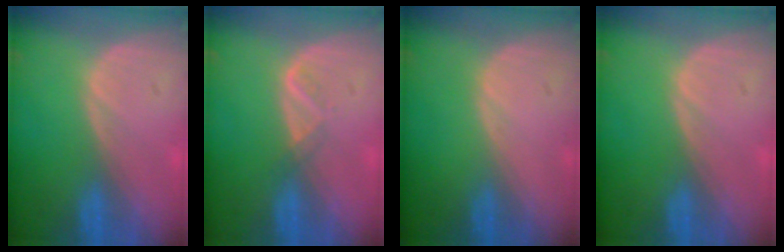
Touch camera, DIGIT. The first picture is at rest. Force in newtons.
{"total": 1.6, "press": 1.5, "slide": 0.7}
{"total": 0.0}
{"total": 0.0}